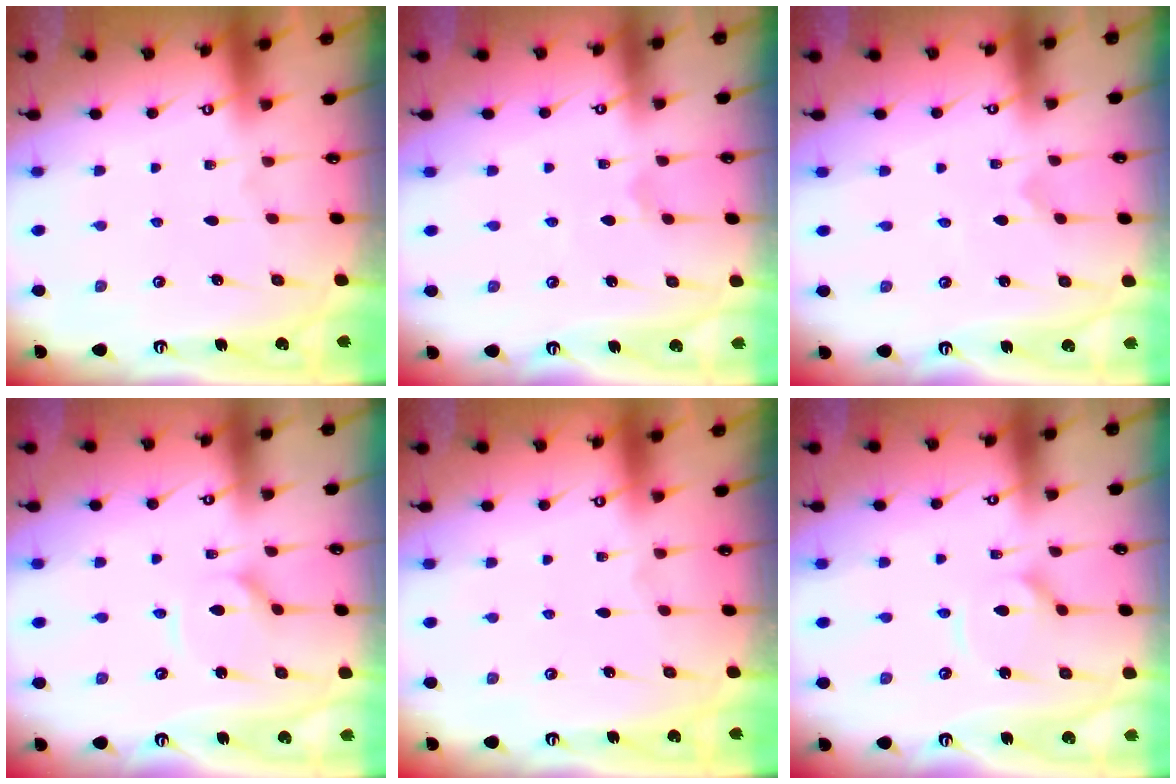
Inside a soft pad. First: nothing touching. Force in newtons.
{"total": 1.6, "press": 1.6, "slide": 0.1}
{"total": 0.0}
{"total": 3.3, "press": 3.3, "slide": 0.4}
{"total": 0.0}
{"total": 5.6, "press": 5.5, "slide": 0.6}